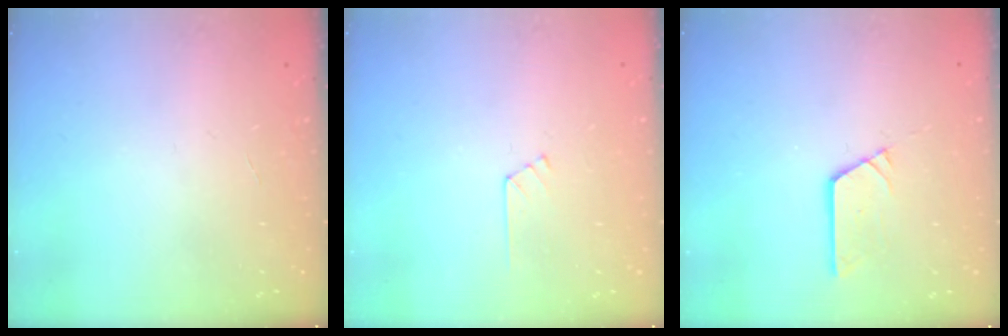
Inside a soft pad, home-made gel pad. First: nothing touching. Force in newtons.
{"total": 3.8, "press": 3.8, "slide": 0.3}
{"total": 4.1, "press": 4.1, "slide": 0.2}